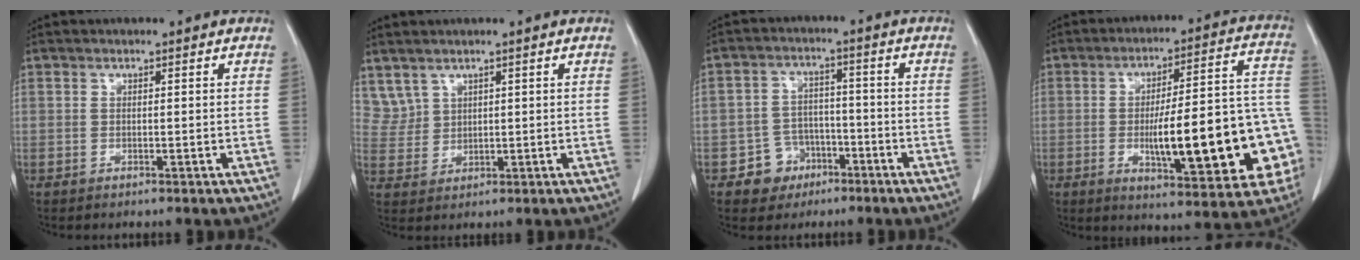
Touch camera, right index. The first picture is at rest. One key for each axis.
{"total": 3.6, "fx": 2.9, "fy": 2.2, "fz": 0.2, "tx": -0.003, "ty": 0.006, "tz": 0.069}
{"total": 6.1, "fx": -3.2, "fy": 5.2, "fz": 0.8, "tx": -0.005, "ty": 0.016, "tz": -0.046}
{"total": 22.5, "fx": -4.8, "fy": 4.4, "fz": 21.5, "tx": -0.230, "ty": 0.032, "tz": -0.054}